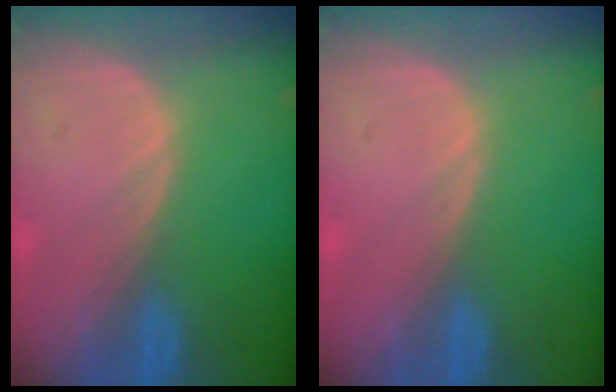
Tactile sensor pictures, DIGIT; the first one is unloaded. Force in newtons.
{"total": 0.0}